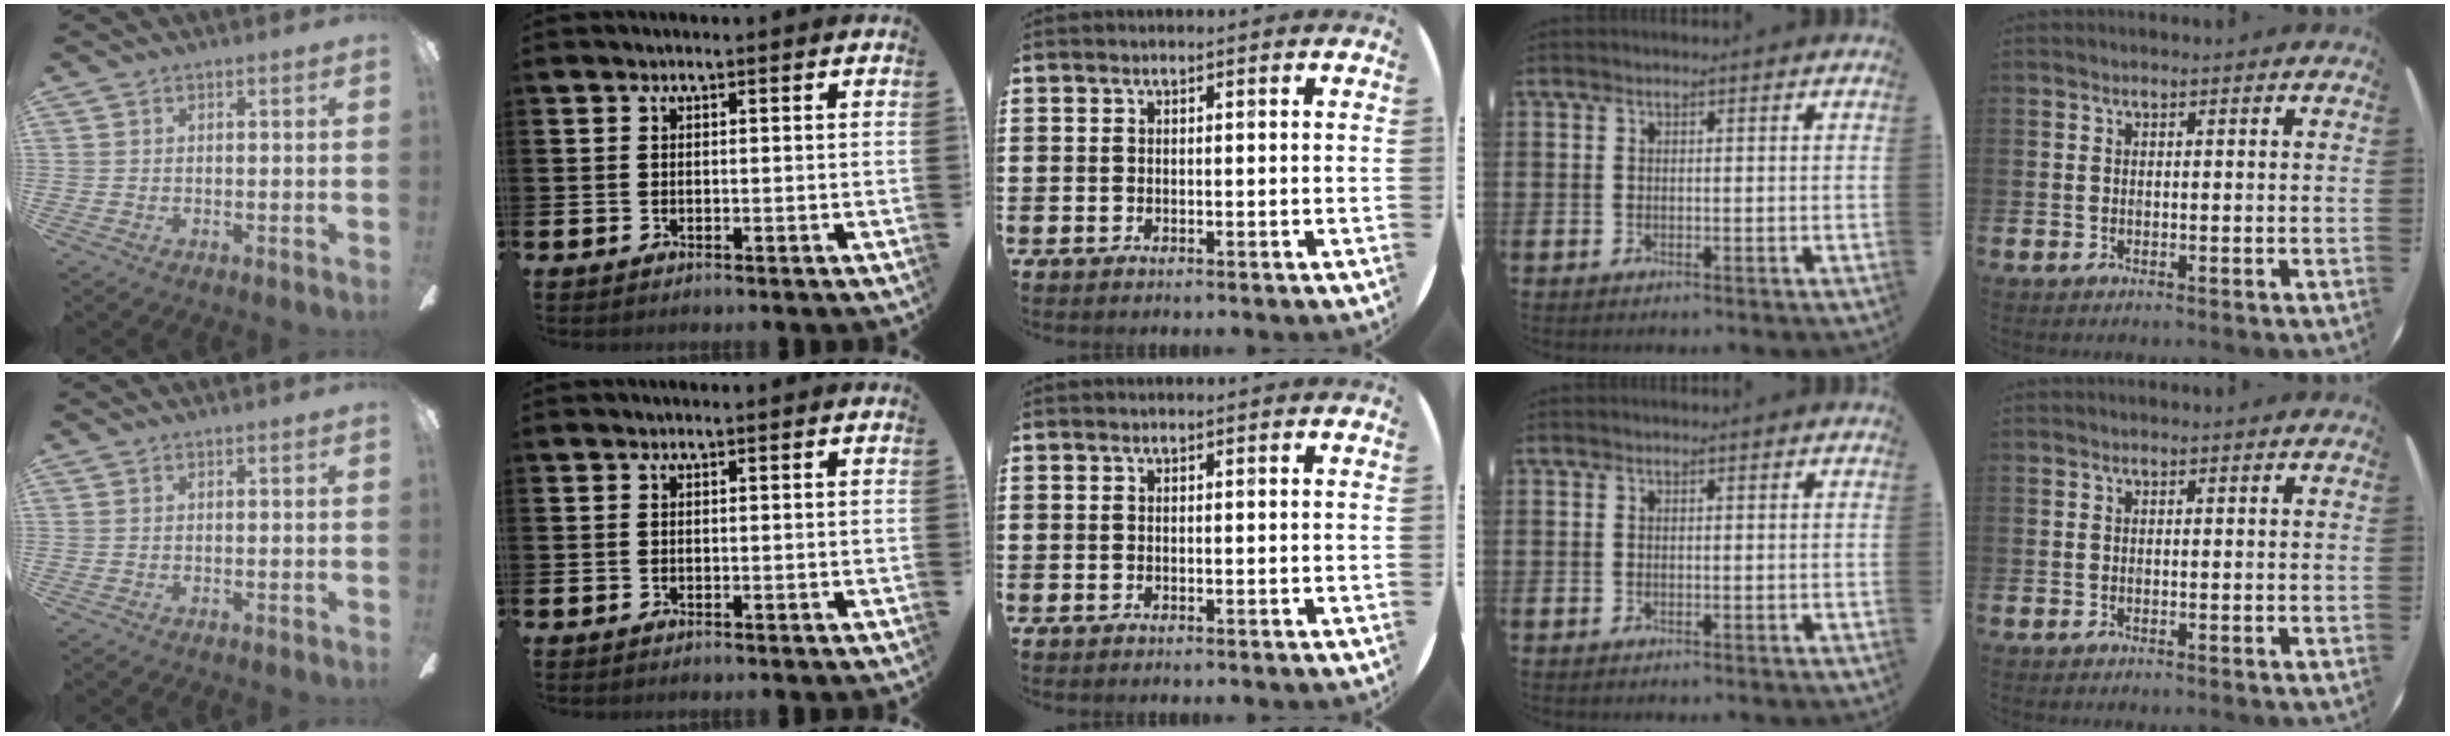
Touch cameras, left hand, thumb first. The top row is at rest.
{}